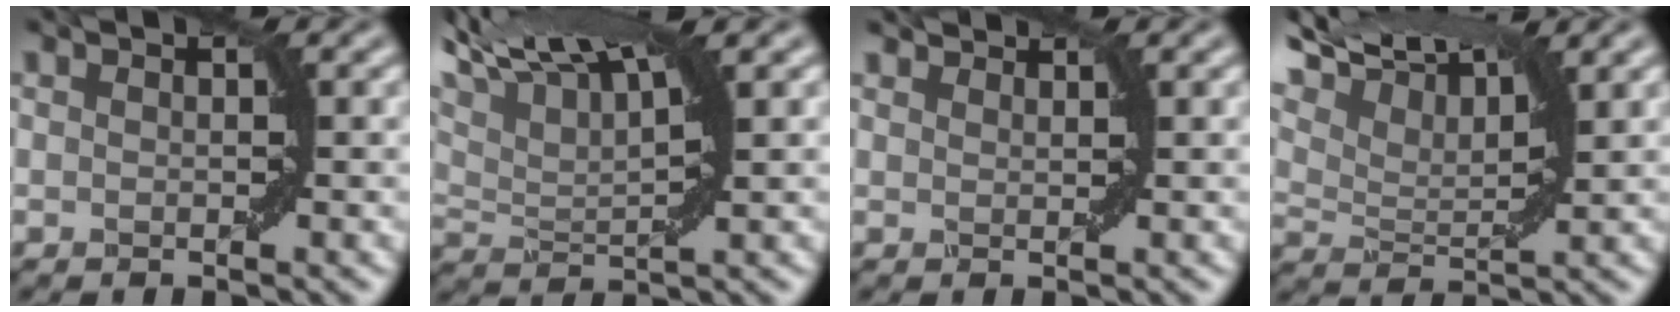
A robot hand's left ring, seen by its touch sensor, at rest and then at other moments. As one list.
[{"total": 9.1, "force": [6.1, 2.7, 6.3], "torque": [-0.125, 0.033, 0.101]}, {"total": 1.7, "force": [1.7, 0.1, 0.2], "torque": [-0.005, 0.001, 0.023]}, {"total": 9.7, "force": [7.5, 2.9, 5.3], "torque": [-0.125, 0.038, 0.117]}]